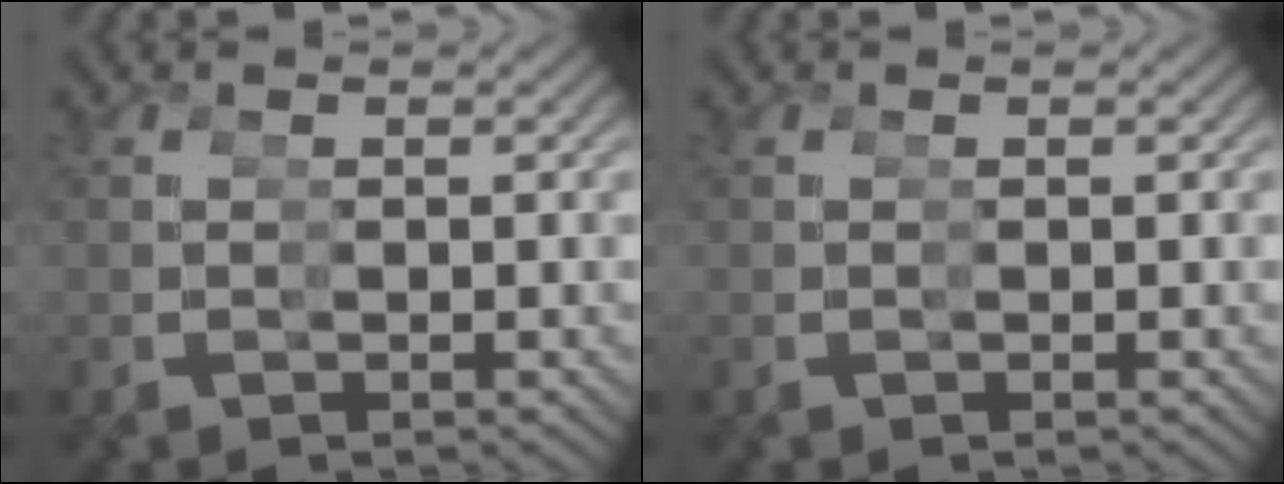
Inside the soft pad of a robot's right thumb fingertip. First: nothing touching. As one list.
[{"total": 0.0}]